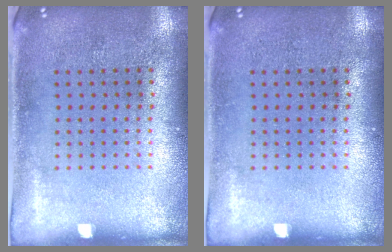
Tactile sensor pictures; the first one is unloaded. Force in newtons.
{"total": 0.0}